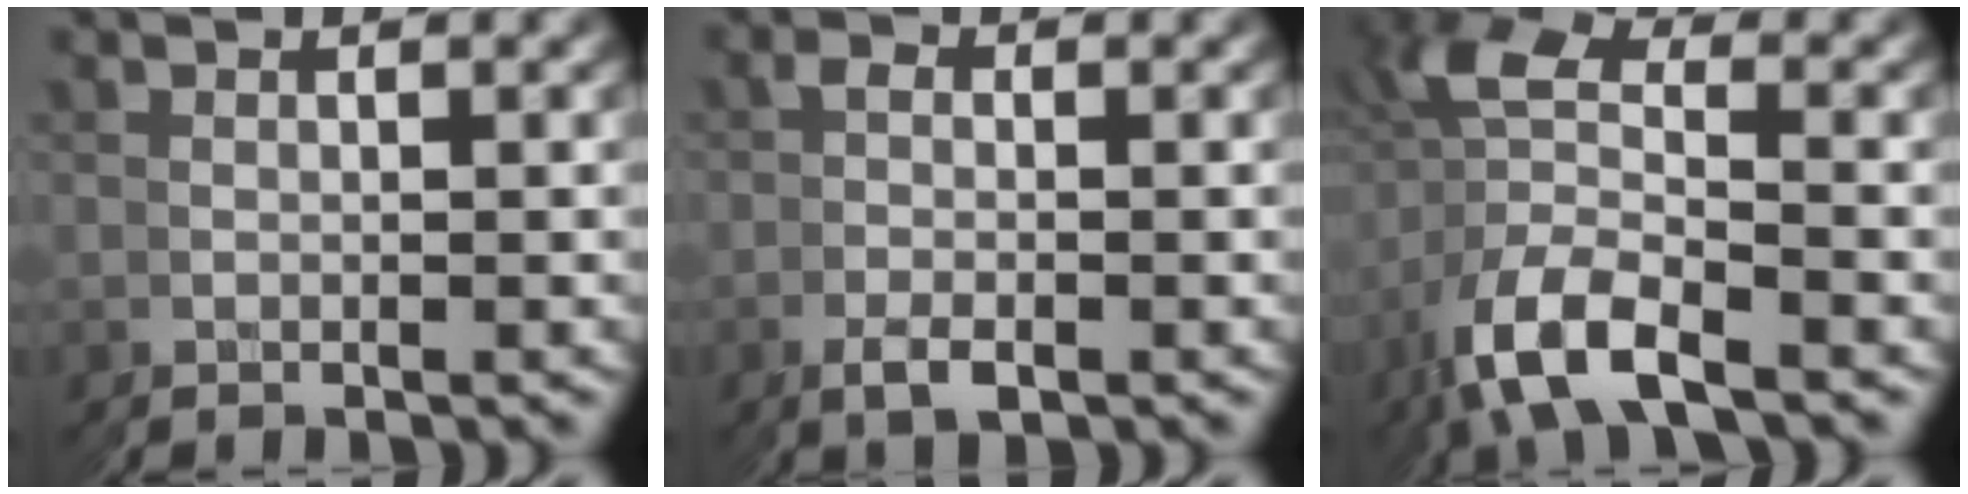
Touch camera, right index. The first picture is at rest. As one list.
[{"total": 1.7, "force": [-0.8, 0.8, 1.2], "torque": [-0.018, -0.004, -0.013]}, {"total": 7.3, "force": [0.5, 5.0, 5.4], "torque": [-0.144, -0.033, 0.018]}]